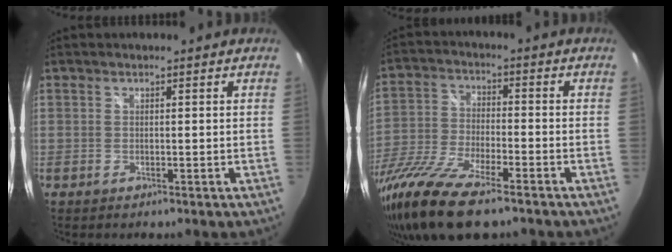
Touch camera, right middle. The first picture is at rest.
{"total": 18.5, "force": [-13.3, 4.7, 12.0], "torque": [-0.260, -0.054, -0.254]}